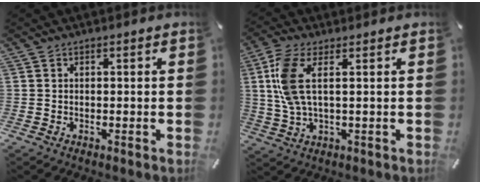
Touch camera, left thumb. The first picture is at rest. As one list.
[{"total": 8.8, "force": [2.0, 3.1, 8.0], "torque": [-0.188, -0.012, 0.028]}]